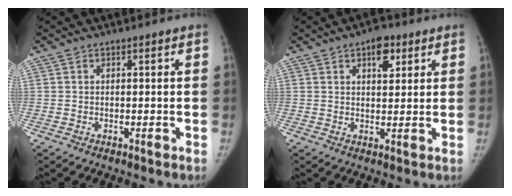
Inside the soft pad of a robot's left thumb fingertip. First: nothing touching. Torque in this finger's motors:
{"motor_torque": [0.31, 0.00, 0.42, -0.41, 0.13]}